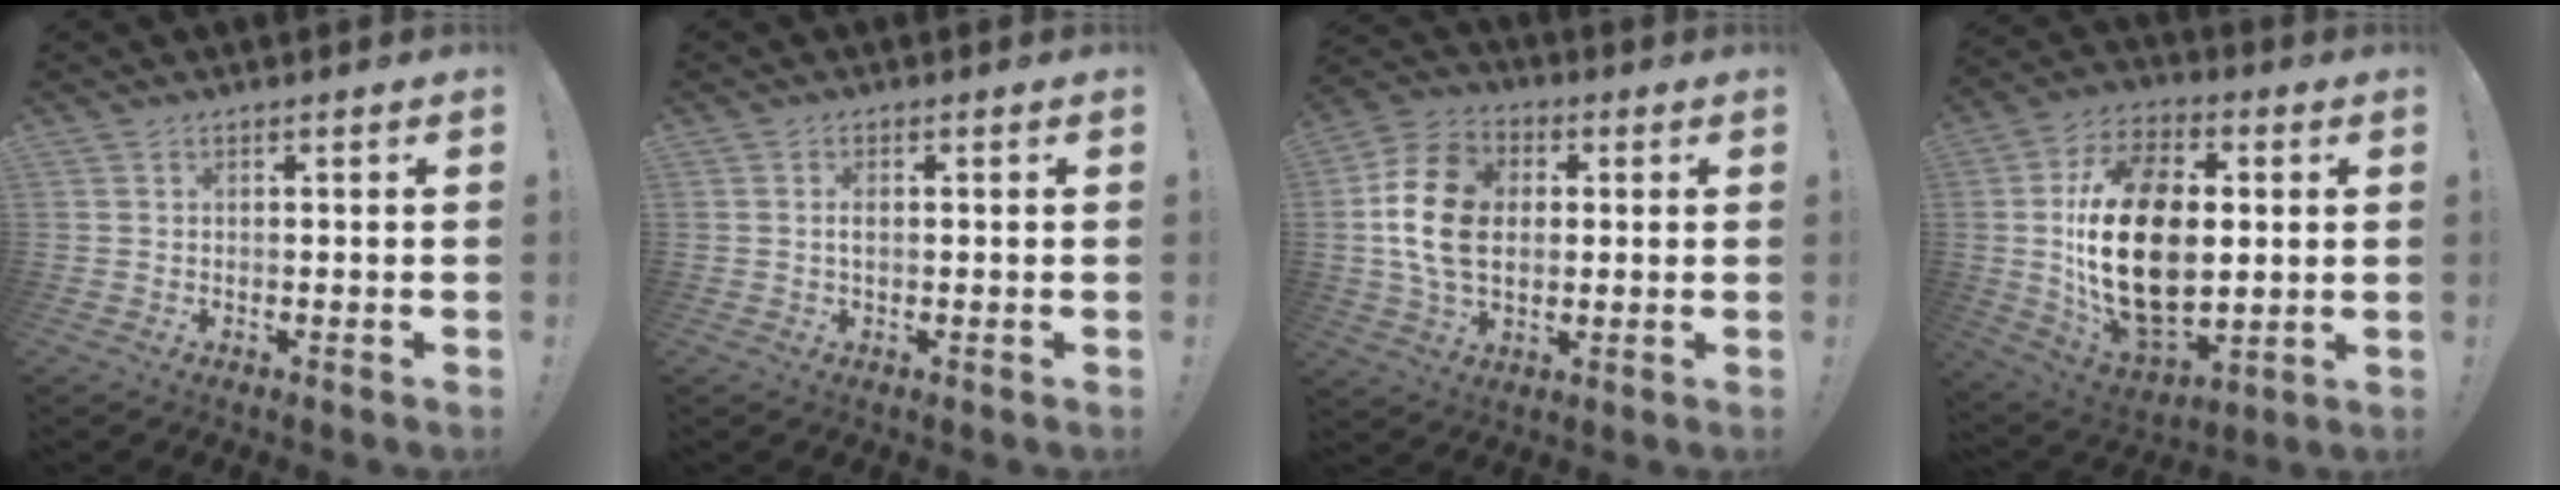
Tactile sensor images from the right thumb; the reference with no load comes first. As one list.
[{"total": 1.6, "force": [0.0, 0.7, 1.5], "torque": [-0.026, 0.001, -0.001]}, {"total": 17.5, "force": [1.1, 12.6, 12.1], "torque": [-0.213, 0.008, 0.017]}, {"total": 27.1, "force": [1.4, 16.6, 21.4], "torque": [-0.405, -0.008, 0.030]}]